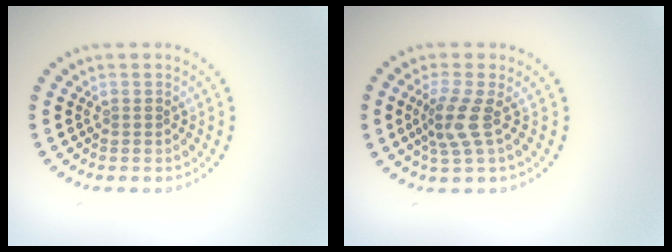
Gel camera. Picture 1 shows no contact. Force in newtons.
{"total": 2.8, "press": 2.1, "slide": 1.8}